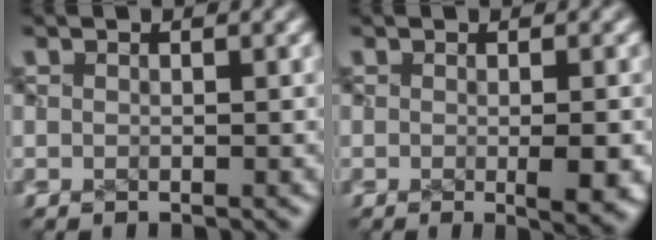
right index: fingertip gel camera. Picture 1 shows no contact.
{"total": 1.8, "force": [-0.4, 0.4, 1.8], "torque": [-0.018, -0.007, 0.000]}